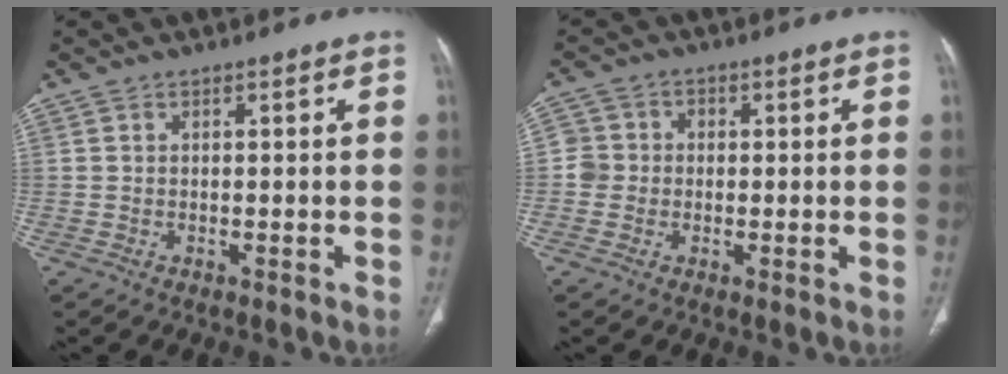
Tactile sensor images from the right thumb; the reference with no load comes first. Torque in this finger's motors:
{"motor_torque": [0.55, 0.45, 0.49, 0.18, 0.03]}